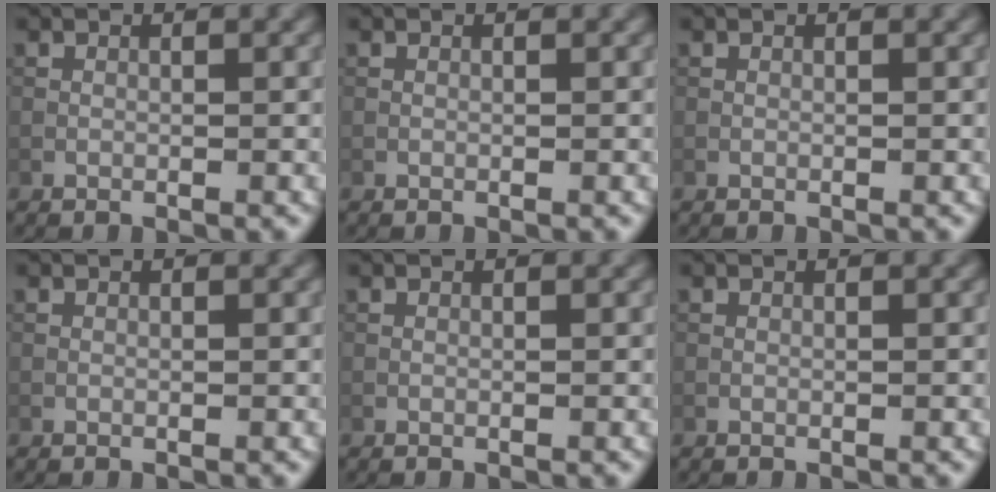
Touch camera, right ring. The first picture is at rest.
{"total": 0.0}
{"total": 0.0}
{"total": 0.0}
{"total": 0.0}
{"total": 0.0}